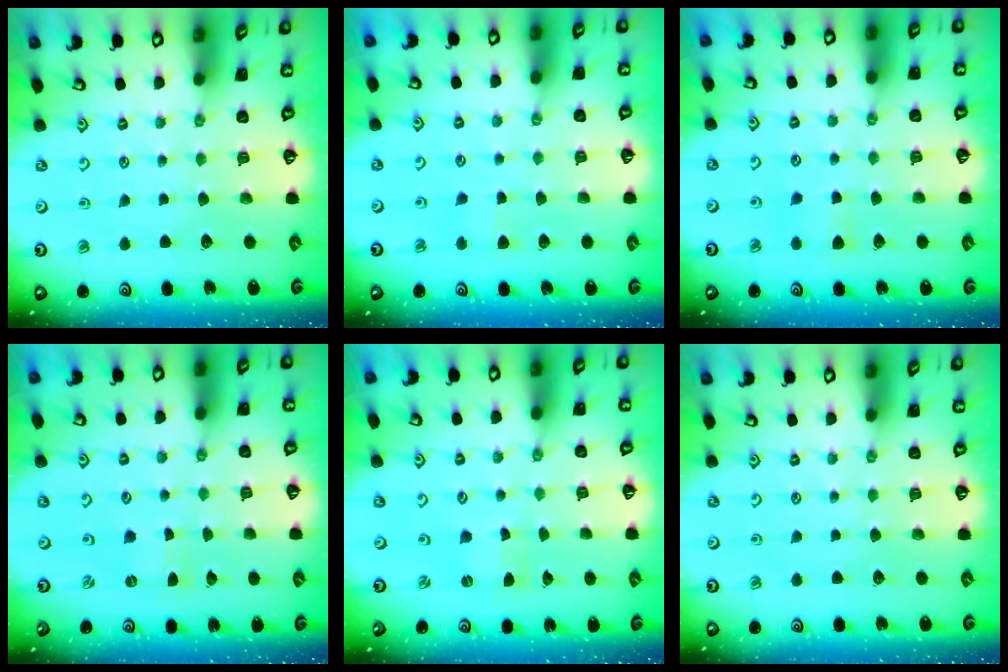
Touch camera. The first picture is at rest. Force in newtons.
{"total": 2.8, "press": 2.7, "slide": 0.7}
{"total": 5.0, "press": 4.9, "slide": 0.5}
{"total": 0.0}
{"total": 0.0}
{"total": 0.0}